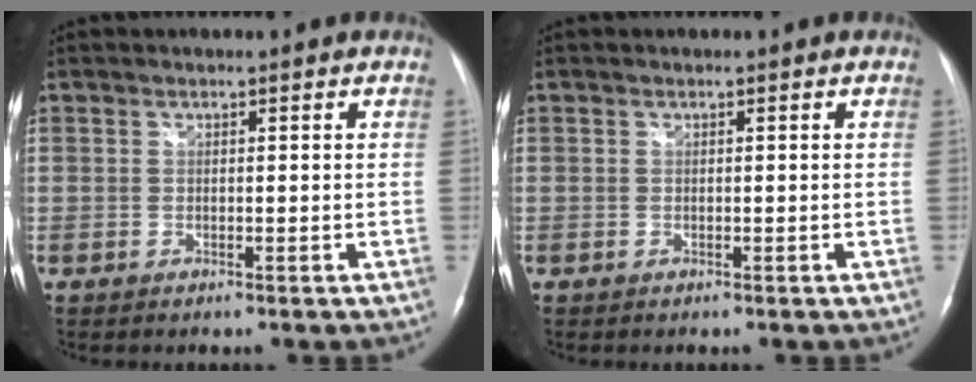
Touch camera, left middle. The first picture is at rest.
{"total": 0.0}